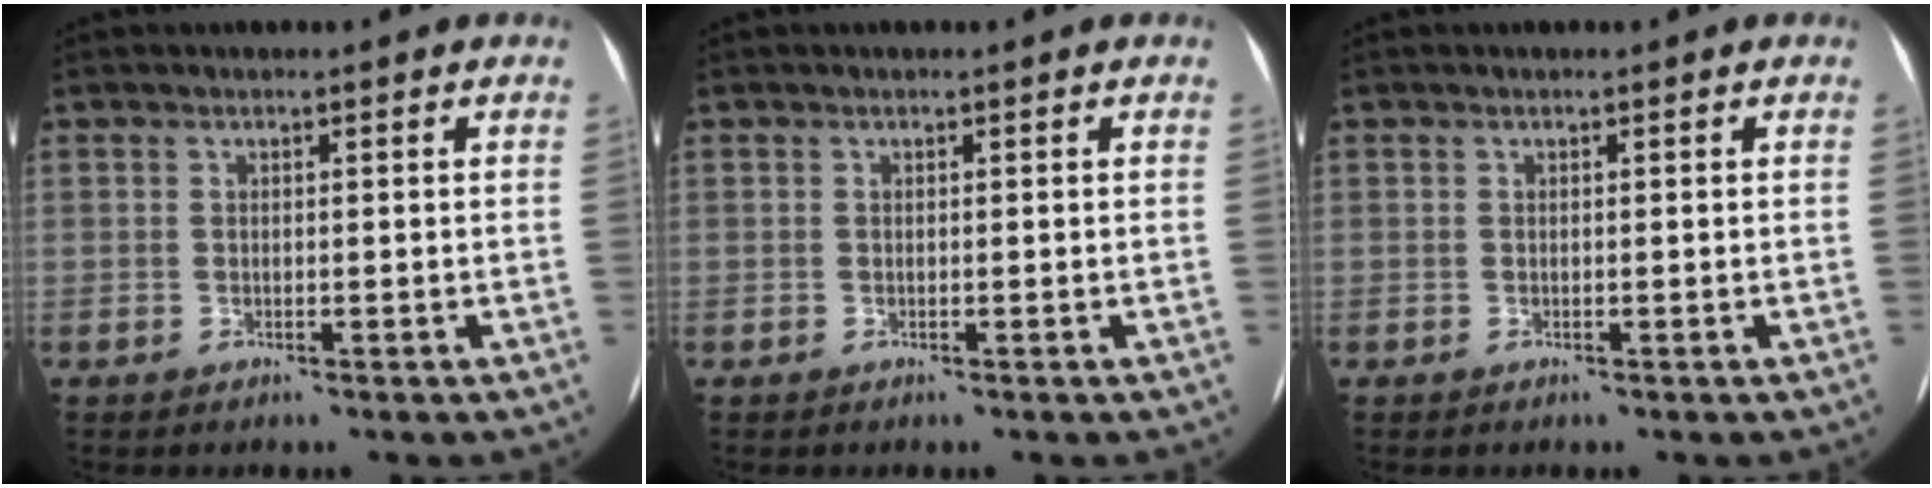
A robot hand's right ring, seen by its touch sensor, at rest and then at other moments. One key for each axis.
{"total": 0.0}
{"total": 0.0}